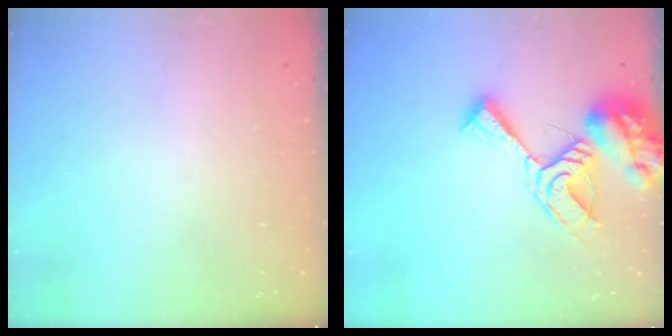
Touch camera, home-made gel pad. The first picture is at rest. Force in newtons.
{"total": 14.0, "press": 13.9, "slide": 1.4}